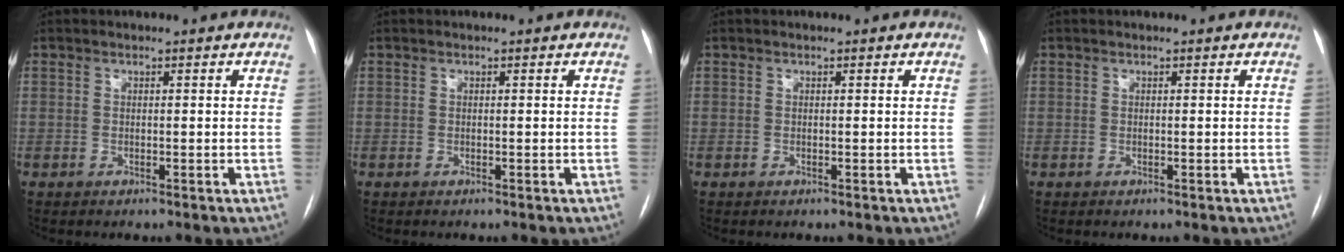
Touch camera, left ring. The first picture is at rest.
{"total": 0.0}
{"total": 0.0}
{"total": 0.0}